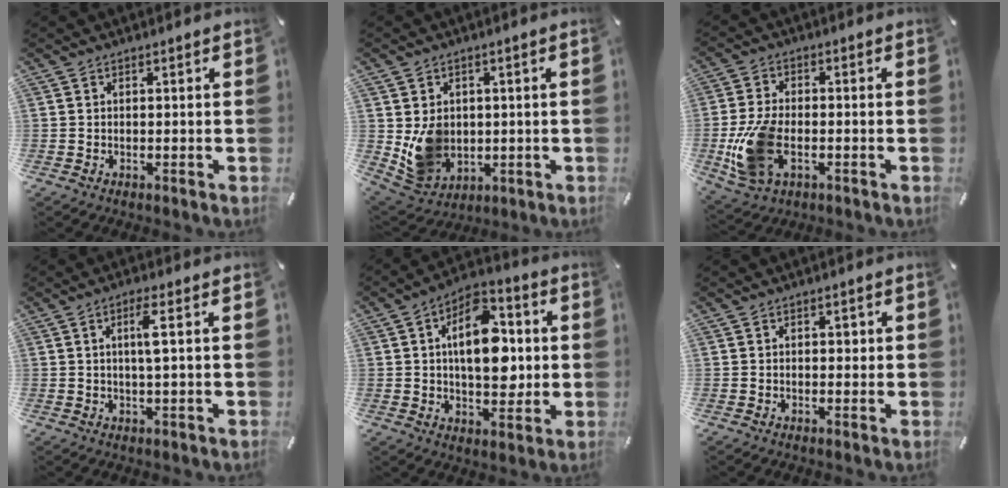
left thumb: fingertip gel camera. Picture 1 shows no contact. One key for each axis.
{"total": 8.9, "fx": 0.6, "fy": 8.2, "fz": 3.4, "tx": -0.070, "ty": -0.009, "tz": 0.016}
{"total": 12.6, "fx": -3.4, "fy": 7.6, "fz": 9.5, "tx": -0.211, "ty": -0.003, "tz": -0.056}
{"total": 4.7, "fx": 0.7, "fy": 0.5, "fz": 4.7, "tx": -0.091, "ty": 0.000, "tz": 0.007}
{"total": 15.3, "fx": 1.8, "fy": 9.1, "fz": 12.1, "tx": -0.187, "ty": -0.002, "tz": 0.031}
{"total": 1.4, "fx": 0.1, "fy": 1.1, "fz": 1.0, "tx": -0.011, "ty": 0.003, "tz": -0.003}